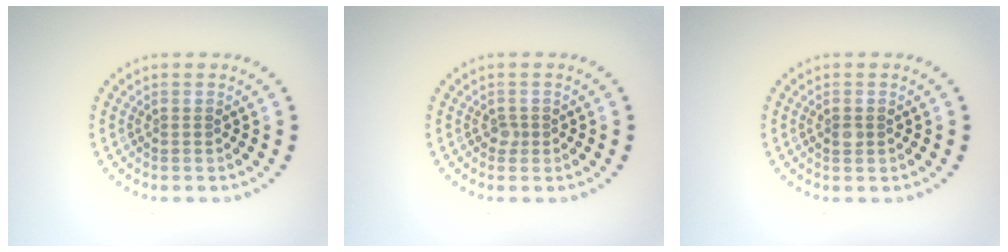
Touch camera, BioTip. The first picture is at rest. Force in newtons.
{"total": 0.8, "press": 0.6, "slide": 0.6}
{"total": 1.0, "press": 1.0, "slide": 0.1}